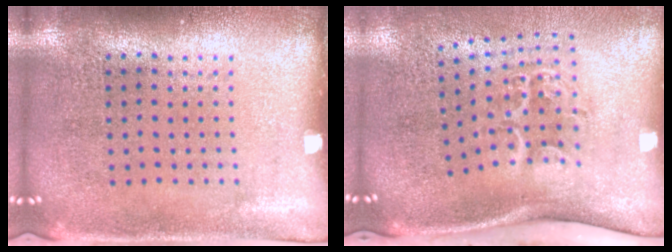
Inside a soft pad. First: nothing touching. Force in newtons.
{"total": 2.2, "press": 1.4, "slide": 1.7}